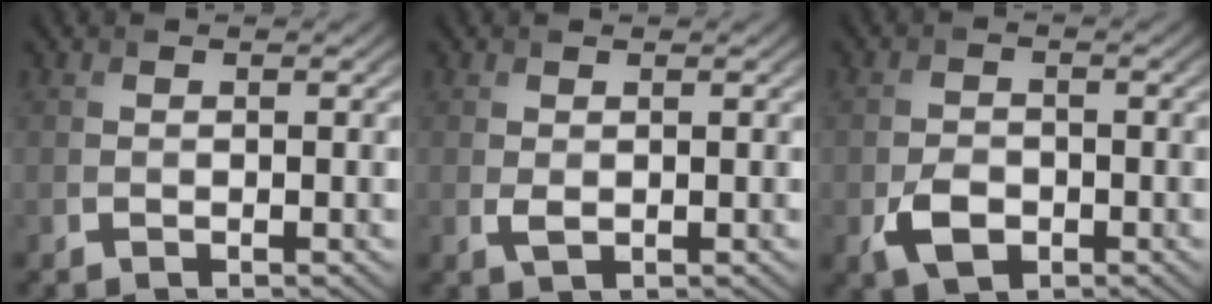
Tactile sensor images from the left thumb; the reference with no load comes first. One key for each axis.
{"total": 1.1, "fx": 0.1, "fy": 0.6, "fz": 0.9, "tx": -0.024, "ty": -0.003, "tz": 0.005}
{"total": 3.8, "fx": -1.4, "fy": 2.6, "fz": 2.3, "tx": -0.052, "ty": -0.011, "tz": -0.028}